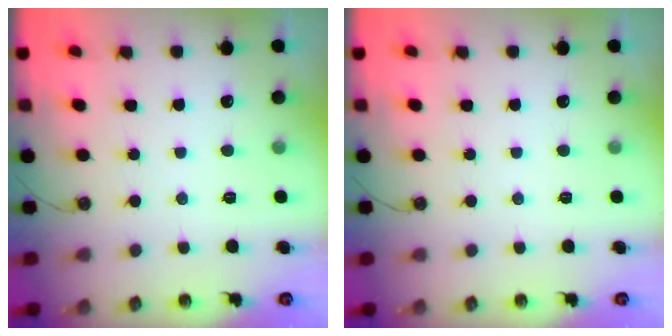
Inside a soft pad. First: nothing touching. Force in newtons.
{"total": 0.0}